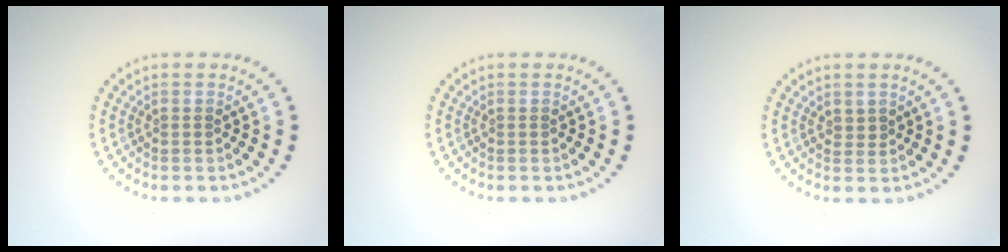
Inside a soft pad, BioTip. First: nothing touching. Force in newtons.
{"total": 0.0}
{"total": 0.6, "press": 0.3, "slide": 0.5}